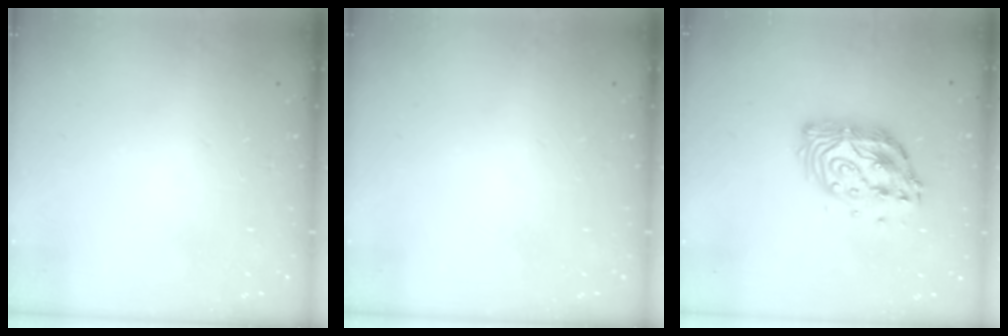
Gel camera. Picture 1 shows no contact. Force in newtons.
{"total": 0.0}
{"total": 12.6, "press": 12.6, "slide": 1.0}